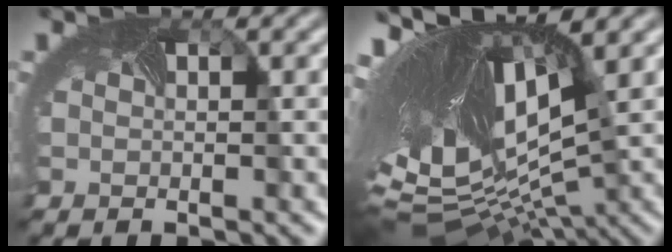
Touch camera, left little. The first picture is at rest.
{"total": 17.1, "force": [3.2, 7.8, 14.9], "torque": [-0.266, 0.011, 0.084]}